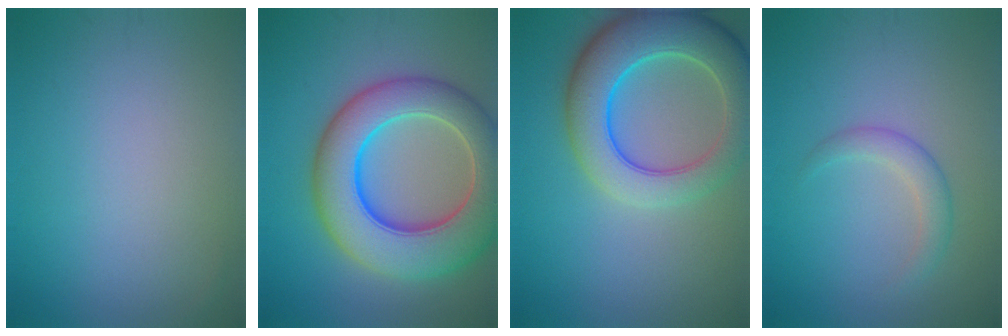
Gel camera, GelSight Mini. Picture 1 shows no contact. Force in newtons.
{"total": 11.4, "press": 11.4, "slide": 0.3}
{"total": 8.9, "press": 8.8, "slide": 0.7}
{"total": 2.0, "press": 2.0, "slide": 0.1}